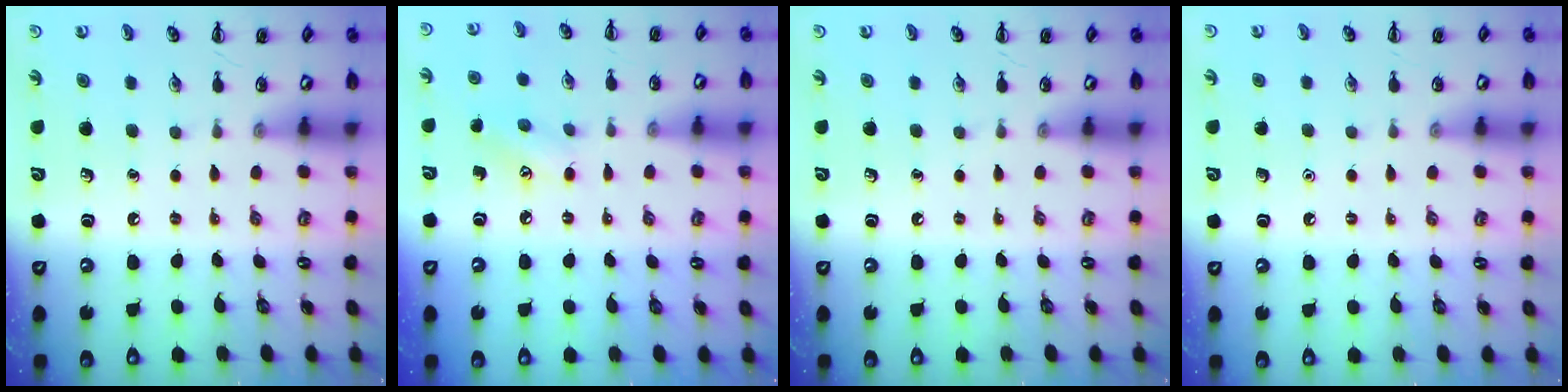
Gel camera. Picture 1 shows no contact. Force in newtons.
{"total": 6.5, "press": 6.4, "slide": 1.2}
{"total": 0.0}
{"total": 1.6, "press": 1.5, "slide": 0.1}